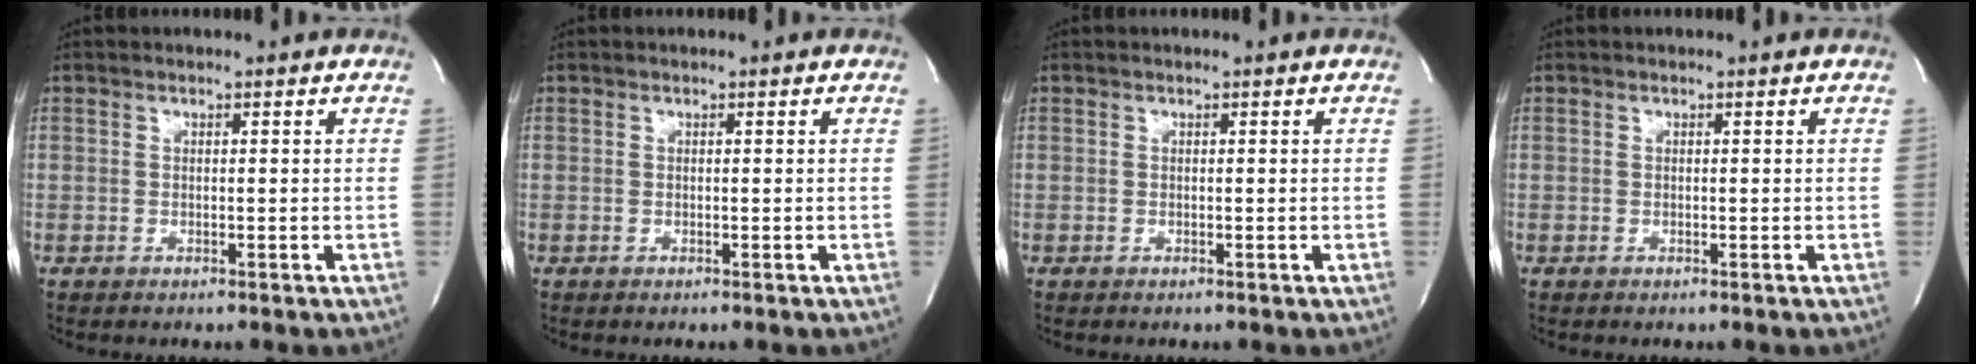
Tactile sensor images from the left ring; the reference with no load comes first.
{"total": 0.0}
{"total": 0.0}
{"total": 0.0}